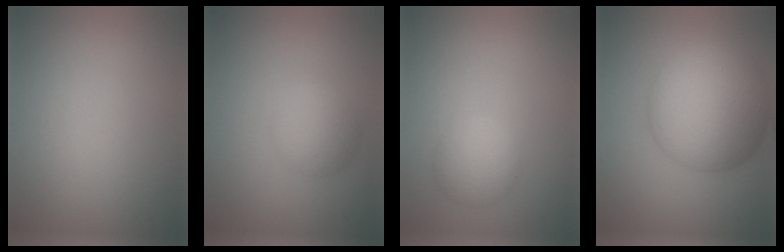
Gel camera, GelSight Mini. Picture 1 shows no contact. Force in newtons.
{"total": 3.0, "press": 3.0, "slide": 0.1}
{"total": 2.7, "press": 2.7, "slide": 0.1}
{"total": 10.5, "press": 10.5, "slide": 0.3}